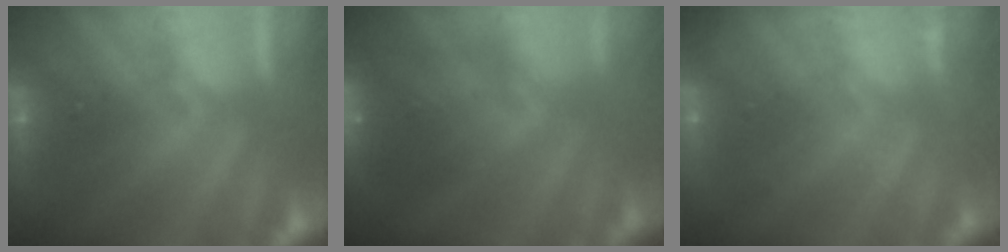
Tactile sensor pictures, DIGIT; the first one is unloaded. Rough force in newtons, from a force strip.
{"total": 7.8}
{"total": 2.1}